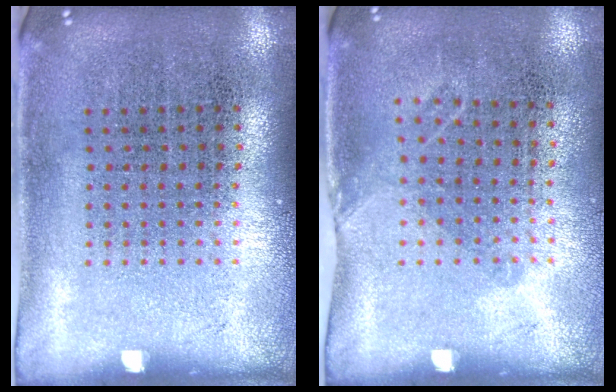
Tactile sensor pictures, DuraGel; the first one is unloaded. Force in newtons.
{"total": 1.0, "press": 0.7, "slide": 0.7}